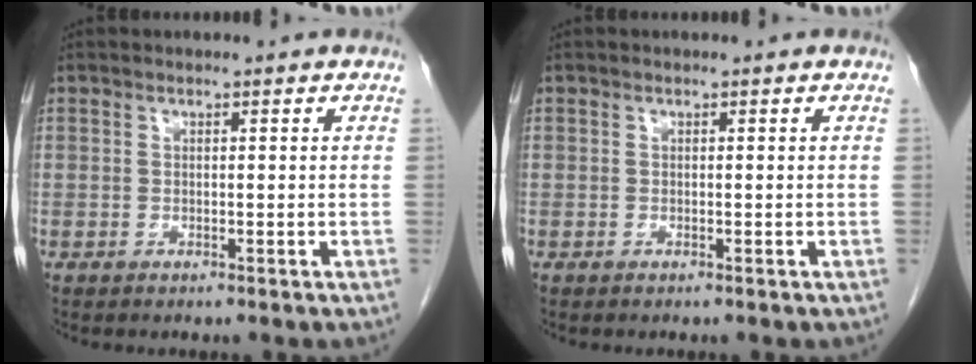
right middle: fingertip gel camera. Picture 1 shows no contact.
{"total": 0.0}